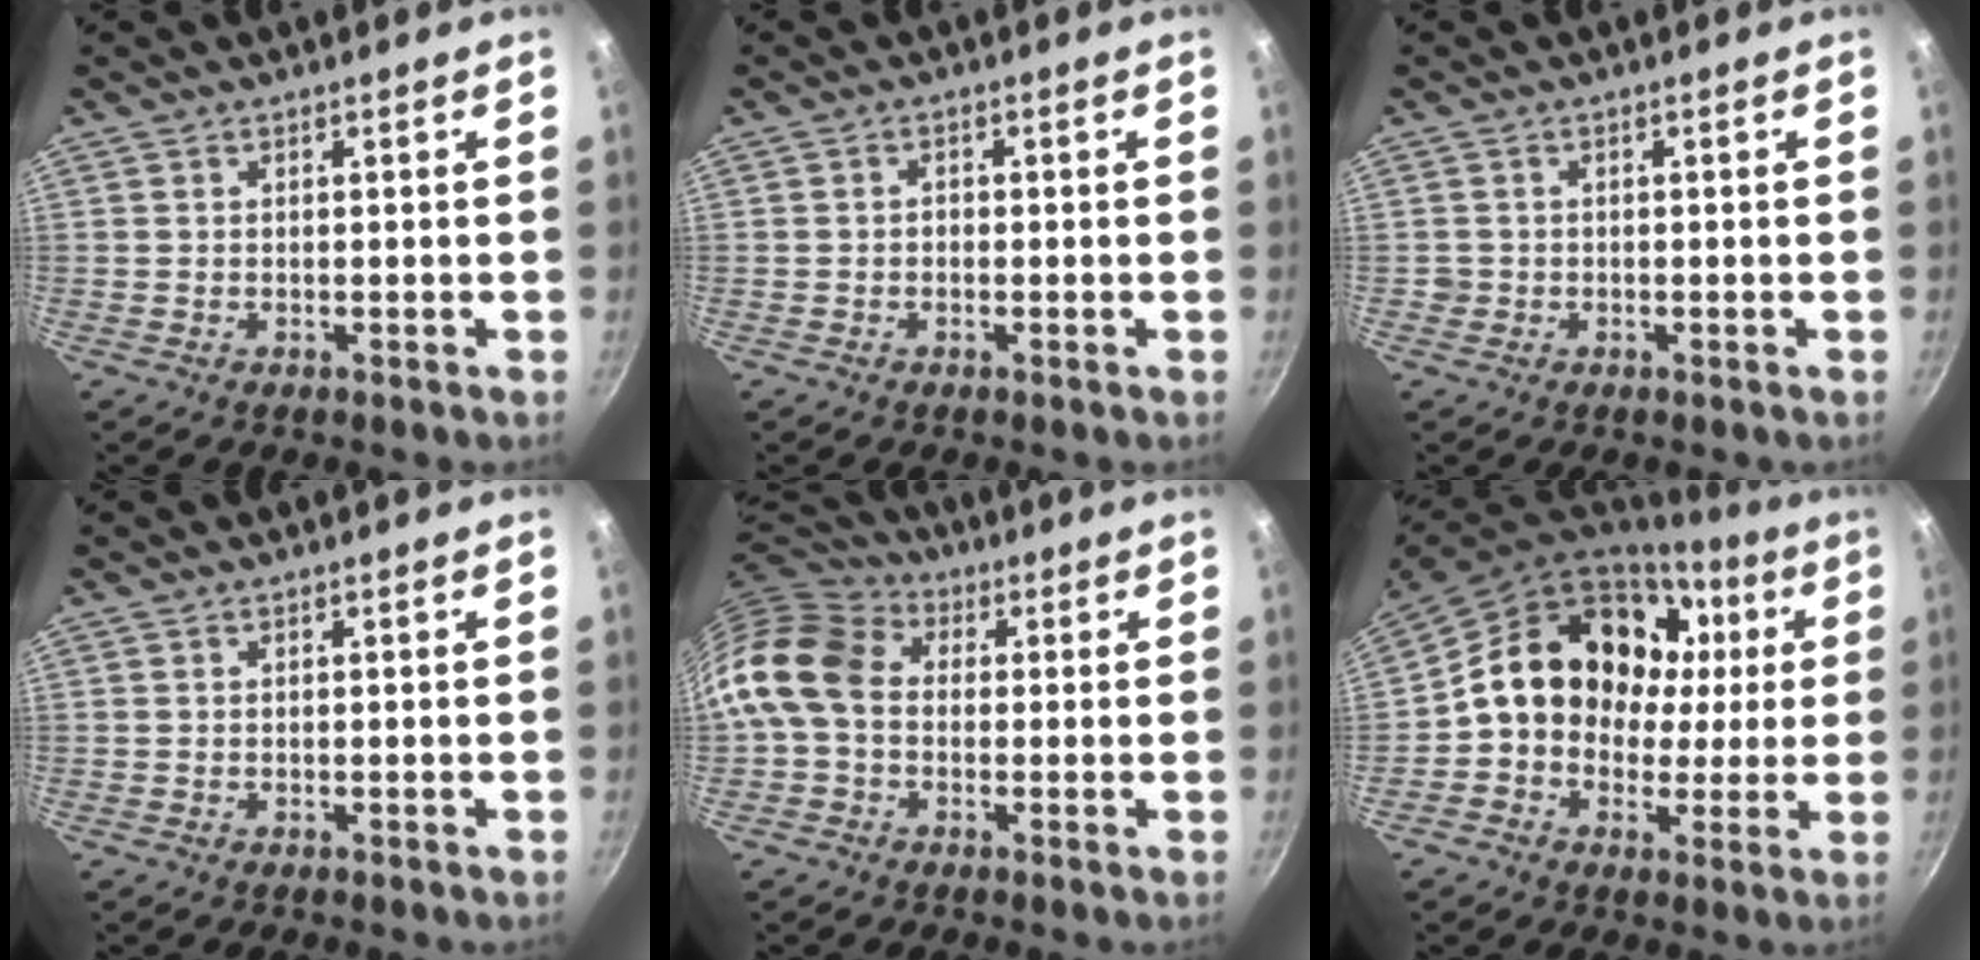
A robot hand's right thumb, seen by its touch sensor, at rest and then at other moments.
{"total": 1.2, "force": [-0.3, 1.0, 0.7], "torque": [-0.010, 0.005, -0.008]}
{"total": 1.2, "force": [-0.3, 1.1, 0.1], "torque": [0.001, 0.004, -0.004]}
{"total": 0.0}
{"total": 14.0, "force": [0.5, 10.7, 9.0], "torque": [-0.162, 0.029, -0.012]}
{"total": 20.1, "force": [3.1, 16.1, 11.6], "torque": [-0.166, 0.040, 0.045]}